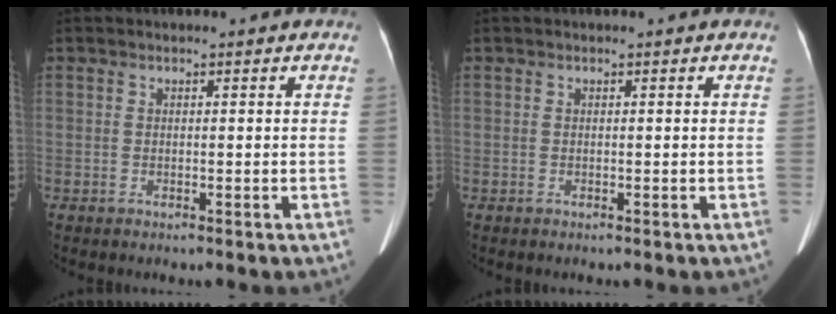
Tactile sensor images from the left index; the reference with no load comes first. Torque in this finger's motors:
{"motor_torque": [-0.33, -0.09, -0.04, -0.02]}